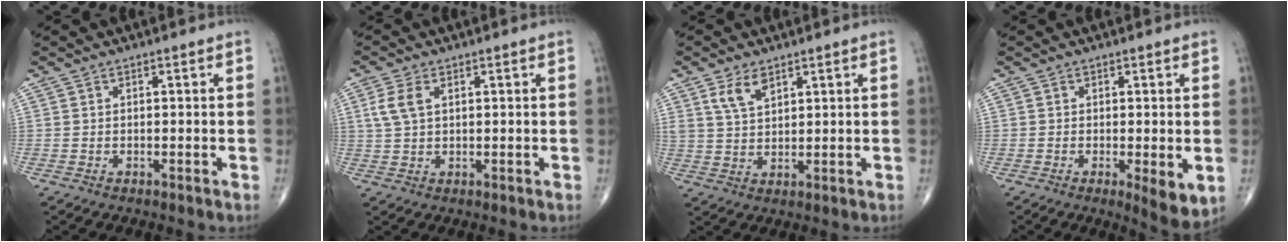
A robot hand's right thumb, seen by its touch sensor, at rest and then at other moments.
{"total": 4.5, "force": [1.4, 2.6, 3.4], "torque": [-0.082, 0.008, 0.030]}
{"total": 4.9, "force": [3.0, 2.5, 3.0], "torque": [-0.050, -0.015, 0.062]}
{"total": 5.4, "force": [-1.1, 1.6, 5.0], "torque": [-0.075, -0.017, -0.016]}